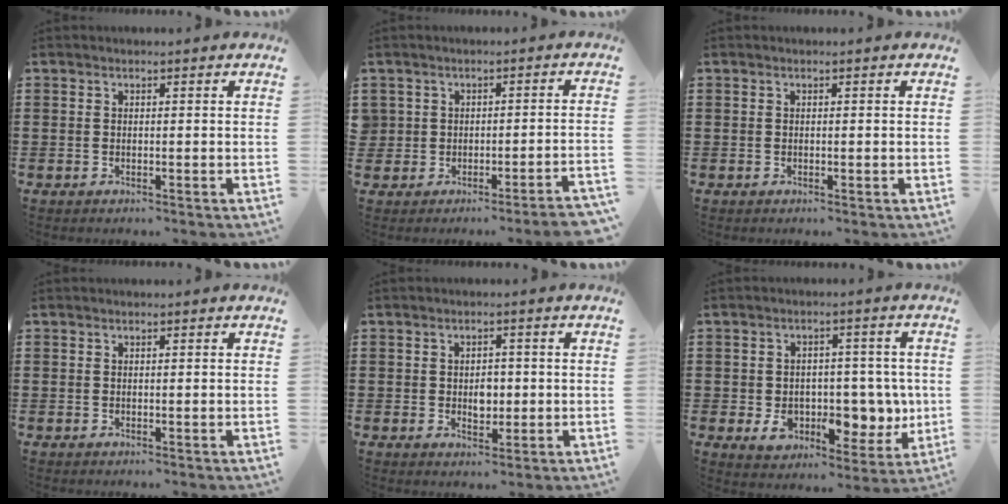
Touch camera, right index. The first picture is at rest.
{"total": 2.1, "force": [-1.8, 0.9, 0.4], "torque": [-0.014, 0.003, -0.042]}
{"total": 0.0}
{"total": 0.0}
{"total": 3.0, "force": [-0.1, 2.1, 2.1], "torque": [-0.028, 0.000, -0.007]}
{"total": 8.5, "force": [-0.3, 6.7, 5.2], "torque": [-0.077, 0.003, 0.003]}